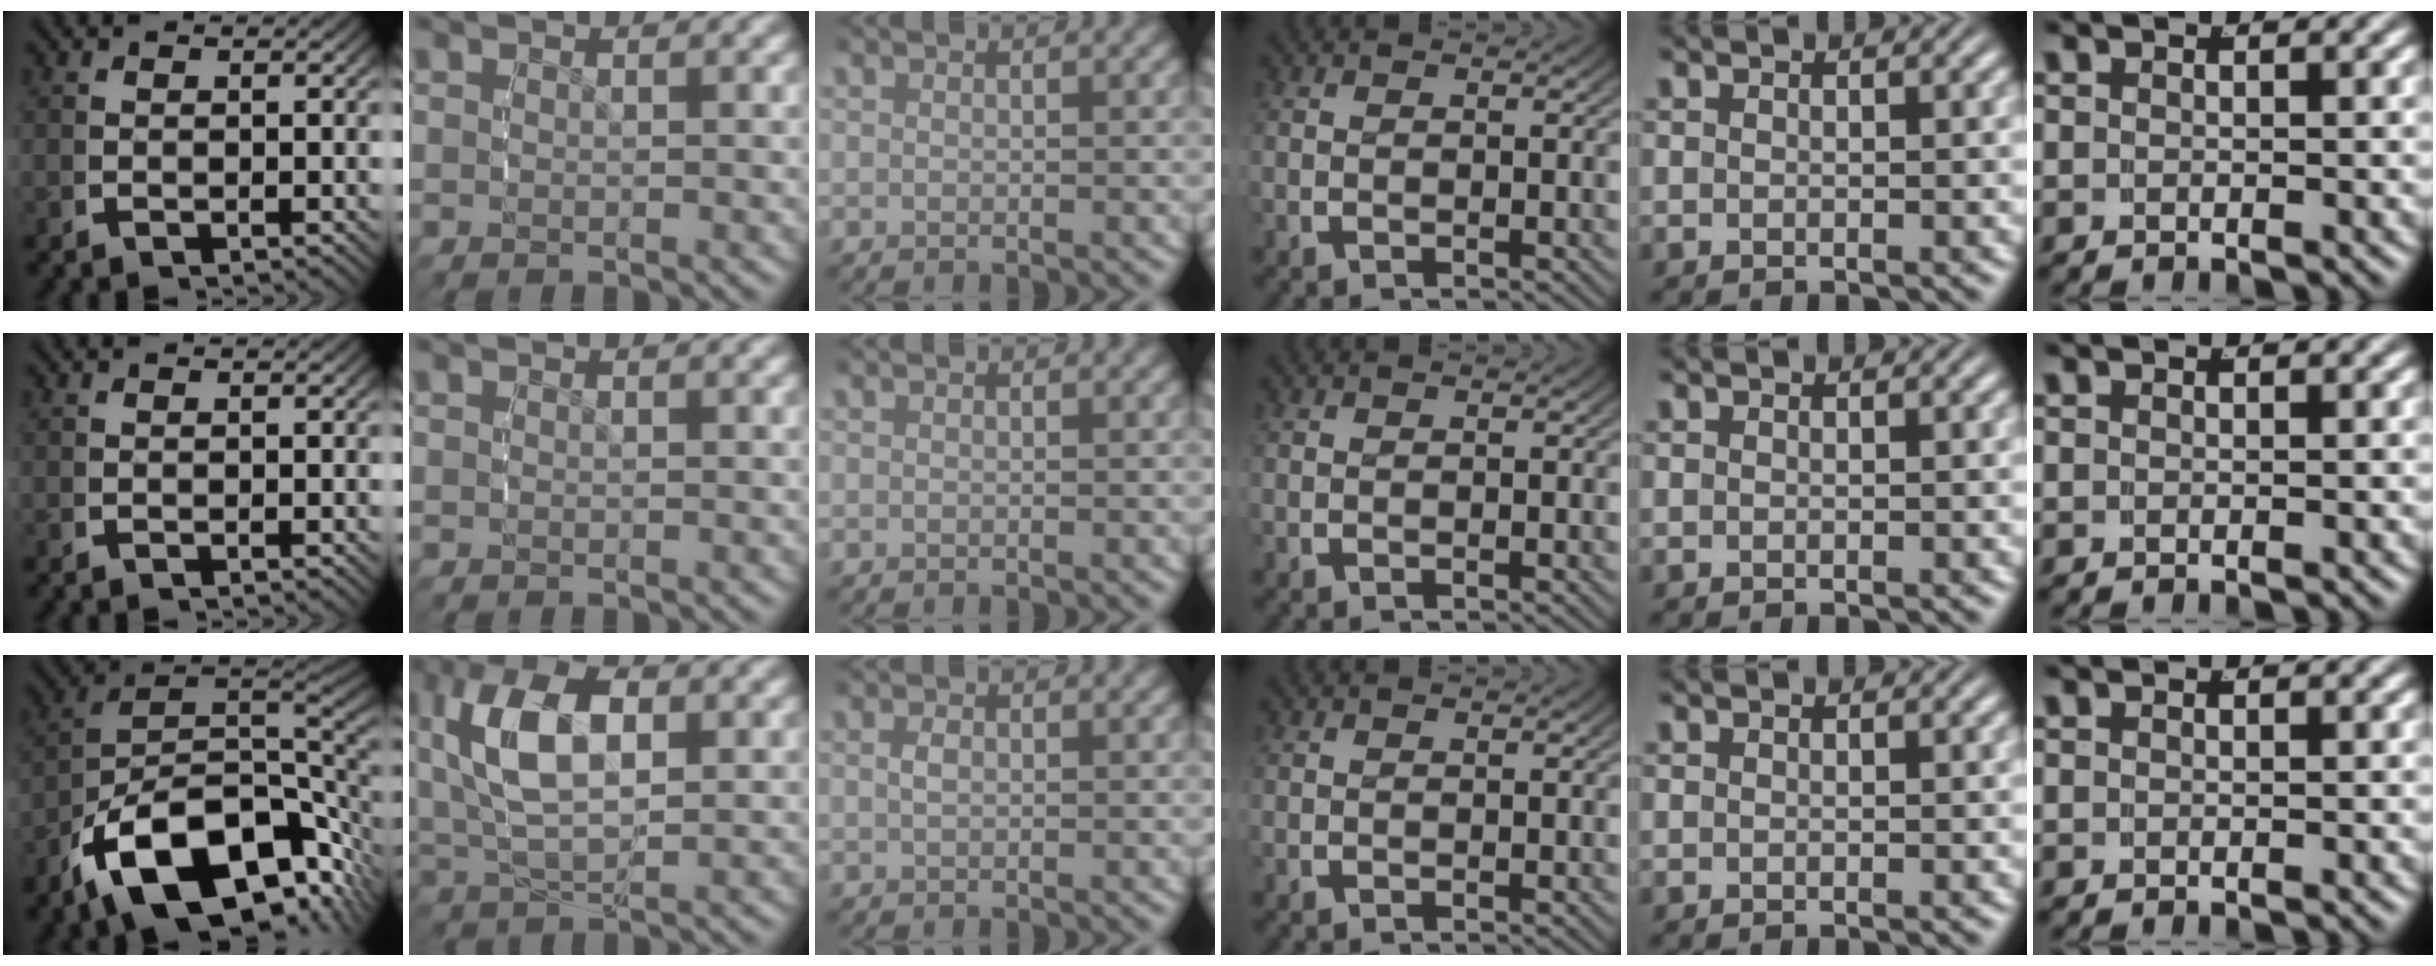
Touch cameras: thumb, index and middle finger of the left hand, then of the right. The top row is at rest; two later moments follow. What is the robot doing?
{"motion": "grasp_and_lifting", "object": "bowl"}